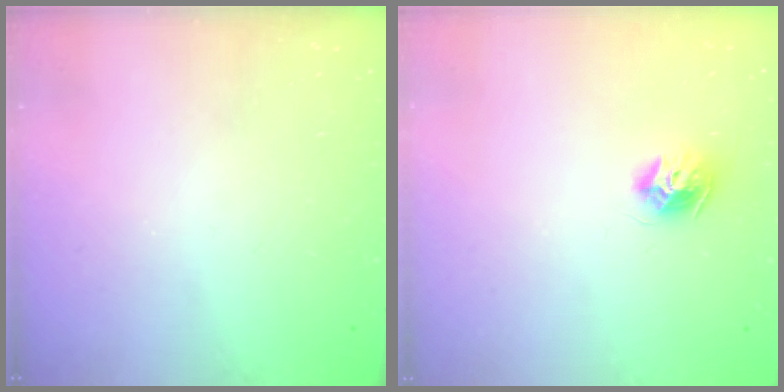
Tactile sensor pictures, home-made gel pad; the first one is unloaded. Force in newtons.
{"total": 8.7, "press": 8.7, "slide": 0.0}